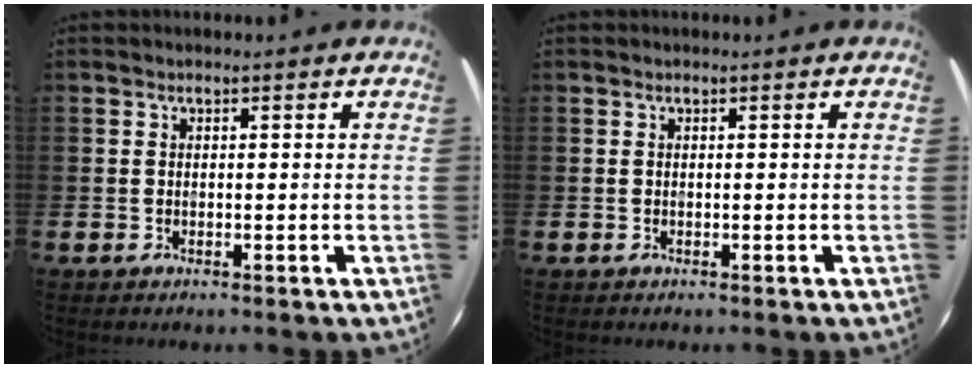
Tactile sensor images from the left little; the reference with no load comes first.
{"total": 0.0}